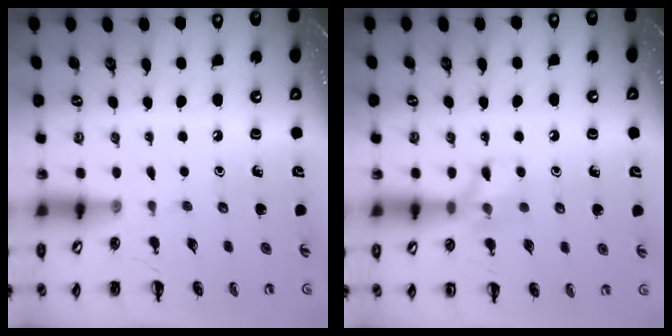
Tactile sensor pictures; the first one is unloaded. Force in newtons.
{"total": 8.9, "press": 8.8, "slide": 1.4}